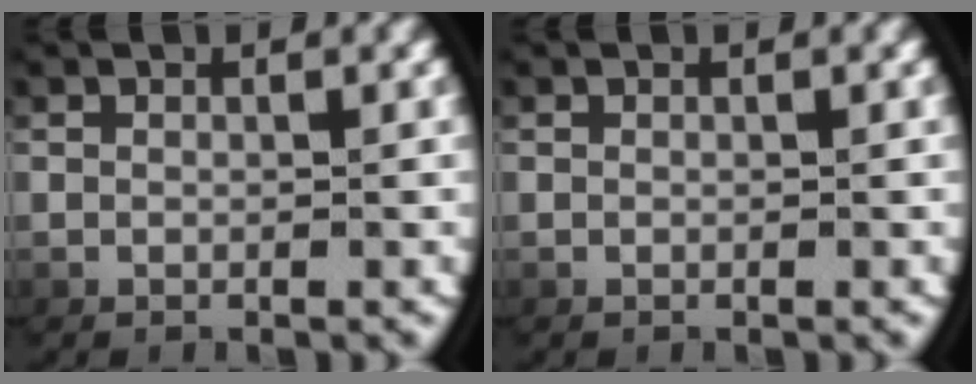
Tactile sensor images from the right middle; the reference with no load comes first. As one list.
[{"total": 0.0}]